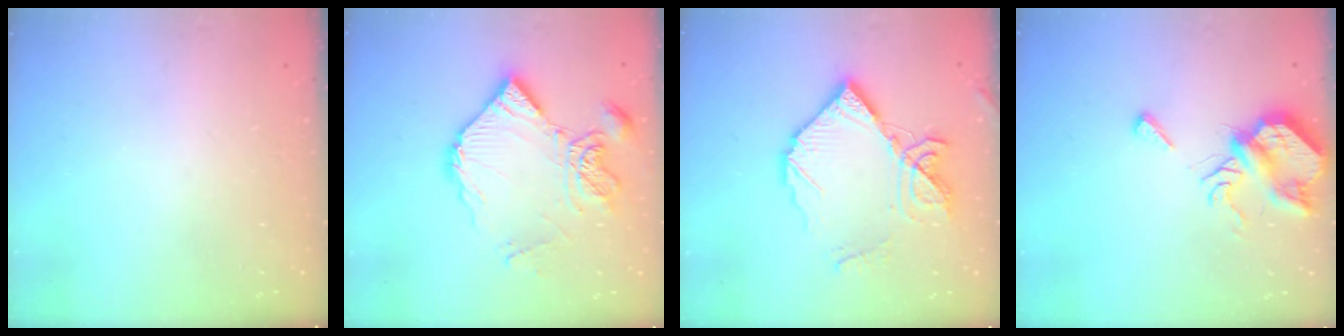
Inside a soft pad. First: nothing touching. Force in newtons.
{"total": 14.3, "press": 14.2, "slide": 1.6}
{"total": 15.8, "press": 15.7, "slide": 1.9}
{"total": 9.2, "press": 9.2, "slide": 0.9}